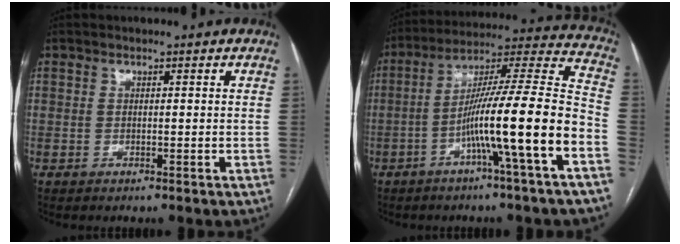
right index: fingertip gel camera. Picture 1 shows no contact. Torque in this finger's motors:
{"motor_torque": [2.14, 0.00, 1.05, 0.21]}